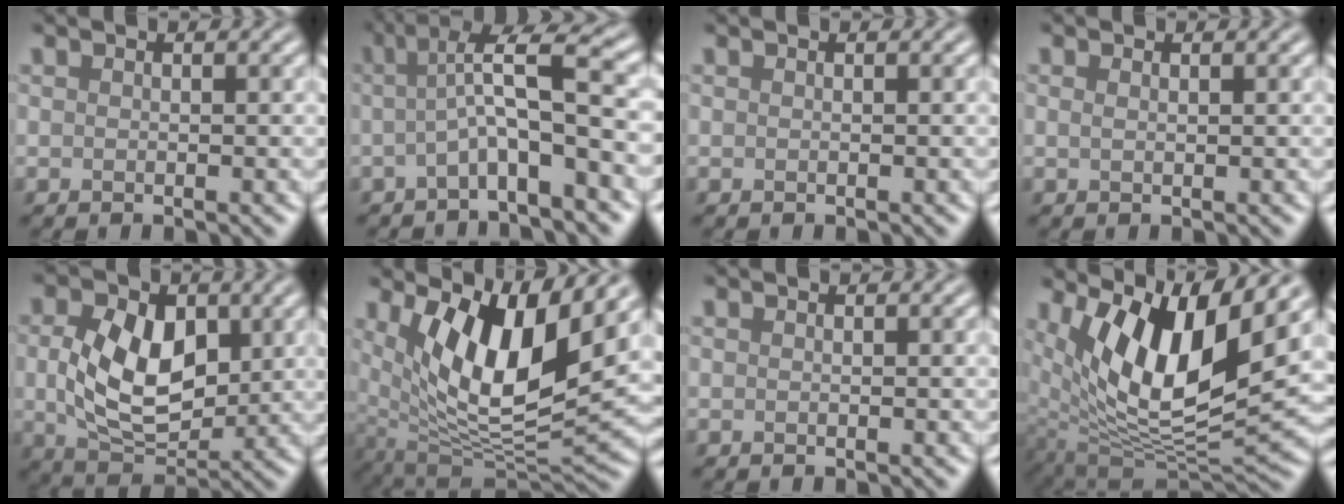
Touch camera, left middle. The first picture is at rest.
{"total": 5.6, "force": [-0.4, 1.1, 5.5], "torque": [-0.087, 0.019, -0.014]}
{"total": 0.0}
{"total": 0.5, "force": [0.5, 0.1, 0.2], "torque": [-0.003, -0.003, 0.006]}
{"total": 7.6, "force": [1.0, 4.8, 5.8], "torque": [-0.113, 0.002, 0.021]}
{"total": 10.8, "force": [4.3, 3.9, 9.1], "torque": [-0.160, -0.015, 0.084]}
{"total": 0.0}
{"total": 13.1, "force": [6.1, 5.1, 10.5], "torque": [-0.185, -0.001, 0.111]}